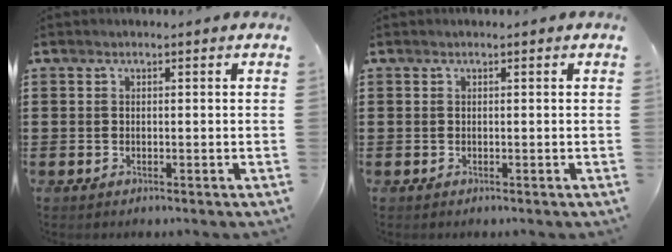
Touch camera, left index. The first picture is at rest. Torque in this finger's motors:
{"motor_torque": [-0.03, 0.03, 0.00, -0.01]}